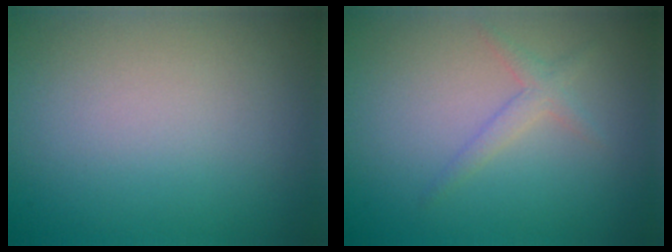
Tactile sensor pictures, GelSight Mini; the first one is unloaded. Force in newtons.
{"total": 1.3, "press": 1.3, "slide": 0.1}